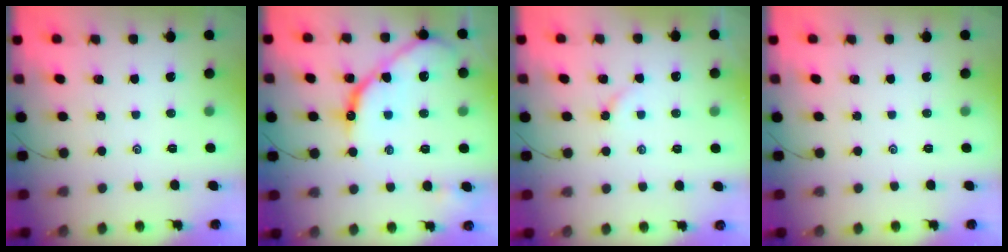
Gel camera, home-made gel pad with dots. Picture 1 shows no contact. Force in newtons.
{"total": 13.5, "press": 13.4, "slide": 1.4}
{"total": 3.0, "press": 3.0, "slide": 0.5}
{"total": 0.0}